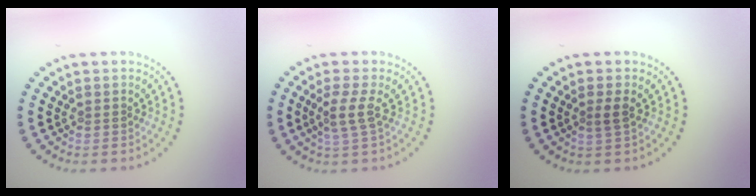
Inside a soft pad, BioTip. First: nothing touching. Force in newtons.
{"total": 2.0, "press": 1.5, "slide": 1.3}
{"total": 1.2, "press": 0.9, "slide": 0.7}